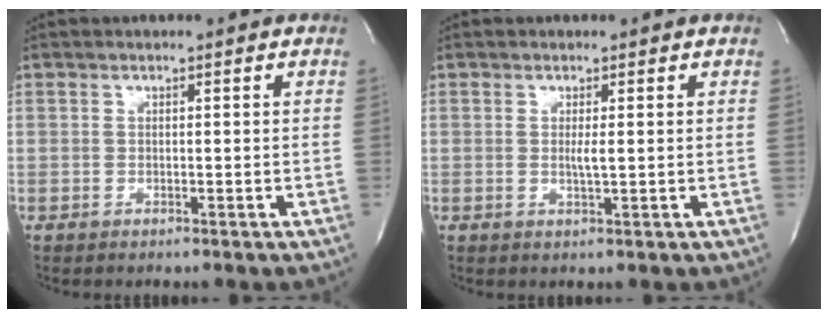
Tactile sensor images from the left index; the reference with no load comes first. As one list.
[{"total": 1.4, "force": [0.1, 0.0, 1.4], "torque": [-0.032, -0.005, 0.002]}]